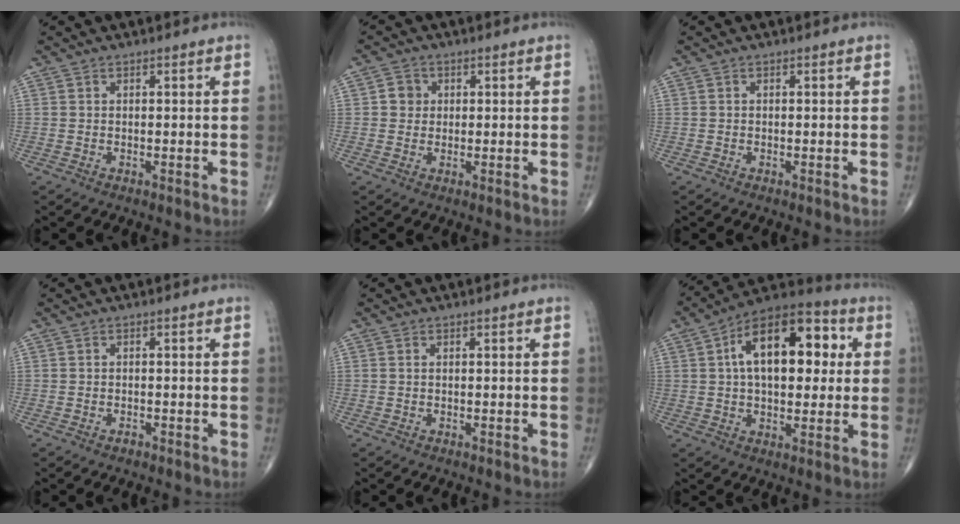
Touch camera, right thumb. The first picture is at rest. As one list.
[{"total": 2.9, "force": [0.5, 2.7, 1.0], "torque": [0.002, 0.003, 0.004]}, {"total": 0.0}, {"total": 0.8, "force": [-0.6, 0.5, 0.4], "torque": [-0.005, 0.002, -0.011]}, {"total": 0.0}, {"total": 19.5, "force": [4.0, 10.5, 16.0], "torque": [-0.216, 0.024, 0.051]}]